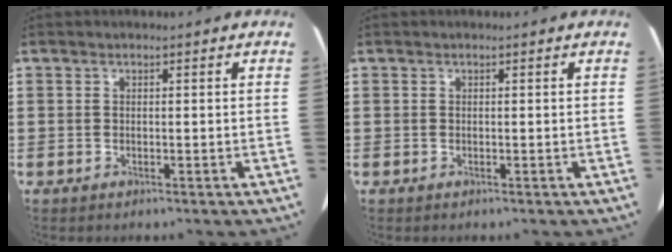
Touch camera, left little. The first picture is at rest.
{"total": 0.0}